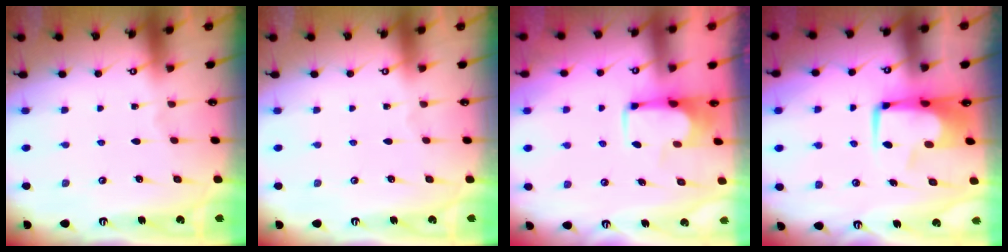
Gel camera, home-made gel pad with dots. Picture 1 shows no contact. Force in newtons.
{"total": 0.0}
{"total": 3.2, "press": 3.1, "slide": 0.6}
{"total": 6.5, "press": 6.5, "slide": 0.9}